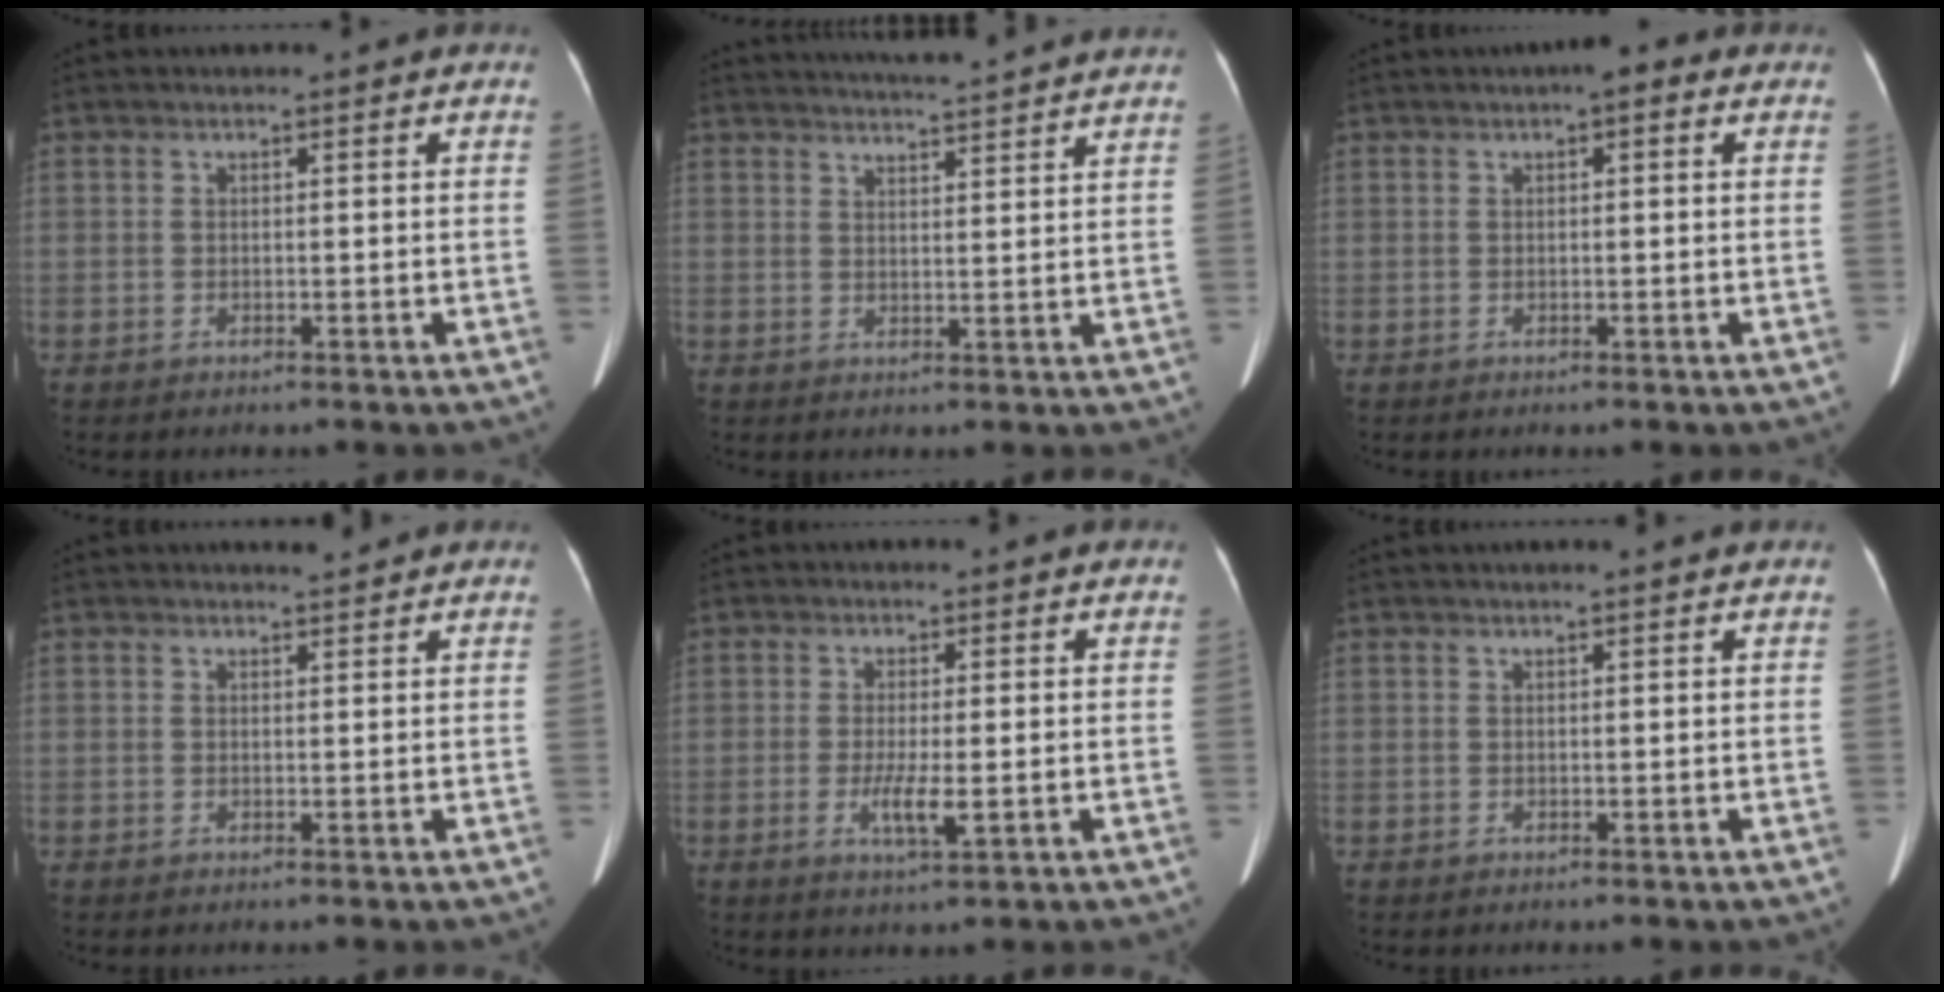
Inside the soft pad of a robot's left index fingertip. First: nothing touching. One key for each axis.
{"total": 11.4, "fx": 10.7, "fy": -0.4, "fz": 4.0, "tx": -0.069, "ty": 0.015, "tz": 0.138}
{"total": 2.5, "fx": 1.1, "fy": 0.9, "fz": 2.1, "tx": -0.026, "ty": 0.012, "tz": 0.010}
{"total": 1.4, "fx": 1.4, "fy": 0.1, "fz": 0.2, "tx": -0.008, "ty": -0.004, "tz": 0.024}
{"total": 3.8, "fx": -0.8, "fy": 0.6, "fz": 3.6, "tx": -0.072, "ty": -0.007, "tz": -0.011}
{"total": 3.0, "fx": 2.7, "fy": 0.0, "fz": 1.3, "tx": -0.016, "ty": 0.021, "tz": 0.030}